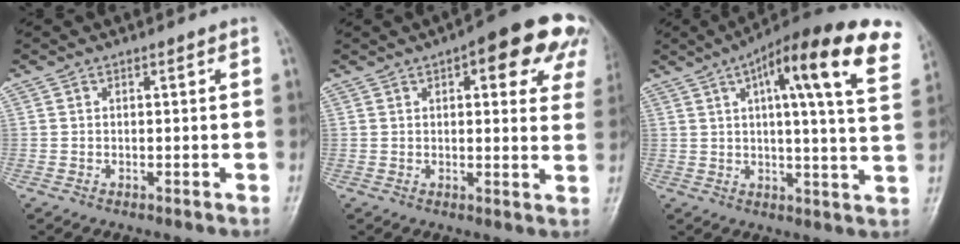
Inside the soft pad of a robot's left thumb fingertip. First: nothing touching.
{"total": 15.6, "force": [7.2, 6.0, 12.4], "torque": [-0.114, -0.010, 0.074]}
{"total": 21.3, "force": [9.9, 4.5, 18.3], "torque": [-0.248, -0.003, 0.124]}